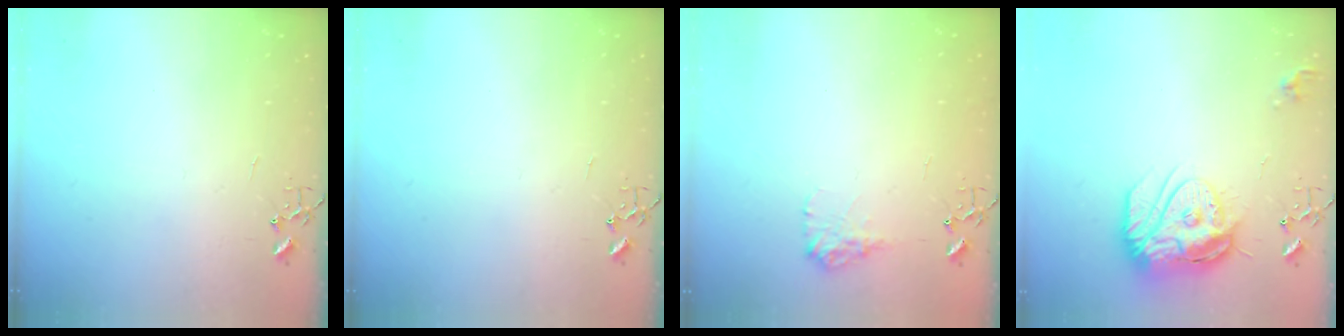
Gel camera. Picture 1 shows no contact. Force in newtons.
{"total": 0.0}
{"total": 9.6, "press": 9.6, "slide": 0.3}
{"total": 17.0, "press": 16.9, "slide": 1.4}